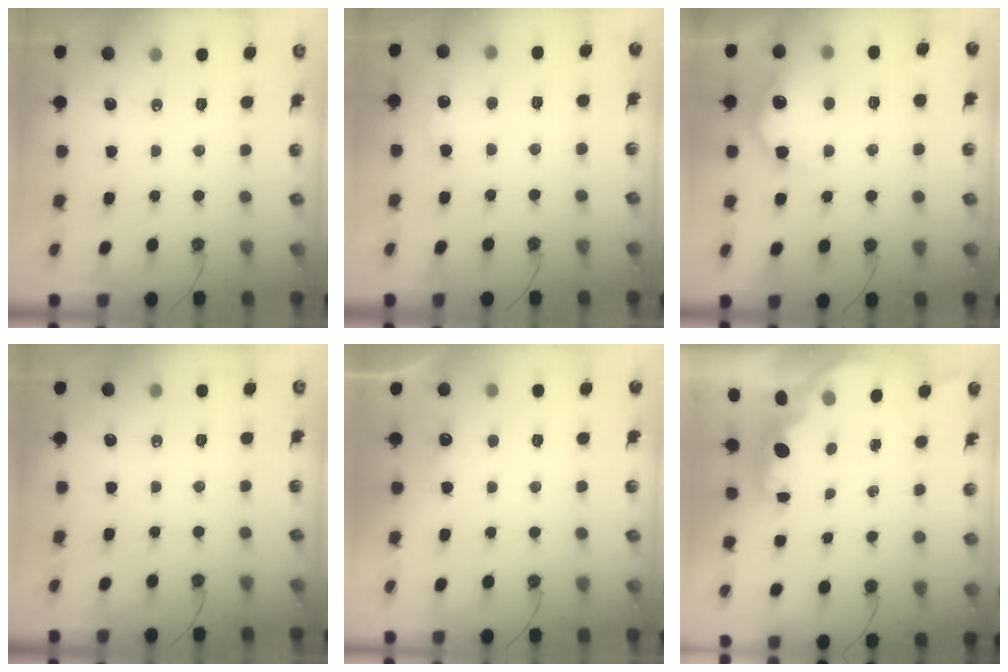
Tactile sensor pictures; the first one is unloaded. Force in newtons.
{"total": 6.1, "press": 6.1, "slide": 0.3}
{"total": 14.4, "press": 14.4, "slide": 1.0}
{"total": 0.0}
{"total": 1.5, "press": 1.4, "slide": 0.6}
{"total": 1.2, "press": 1.0, "slide": 0.6}